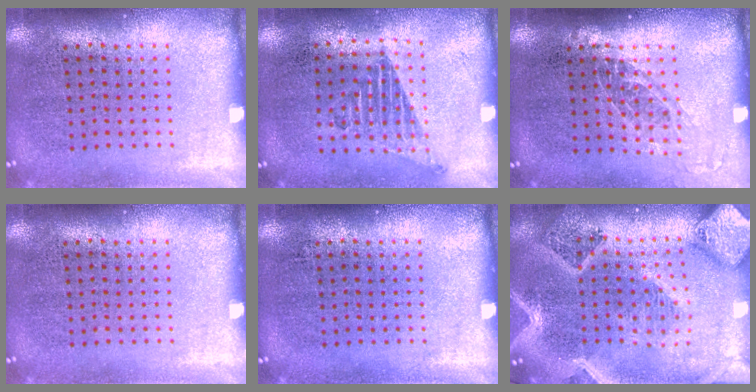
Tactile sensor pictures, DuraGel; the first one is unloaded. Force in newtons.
{"total": 1.2, "press": 1.0, "slide": 0.6}
{"total": 1.1, "press": 1.0, "slide": 0.6}
{"total": 0.0}
{"total": 0.0}
{"total": 3.5, "press": 2.8, "slide": 2.0}